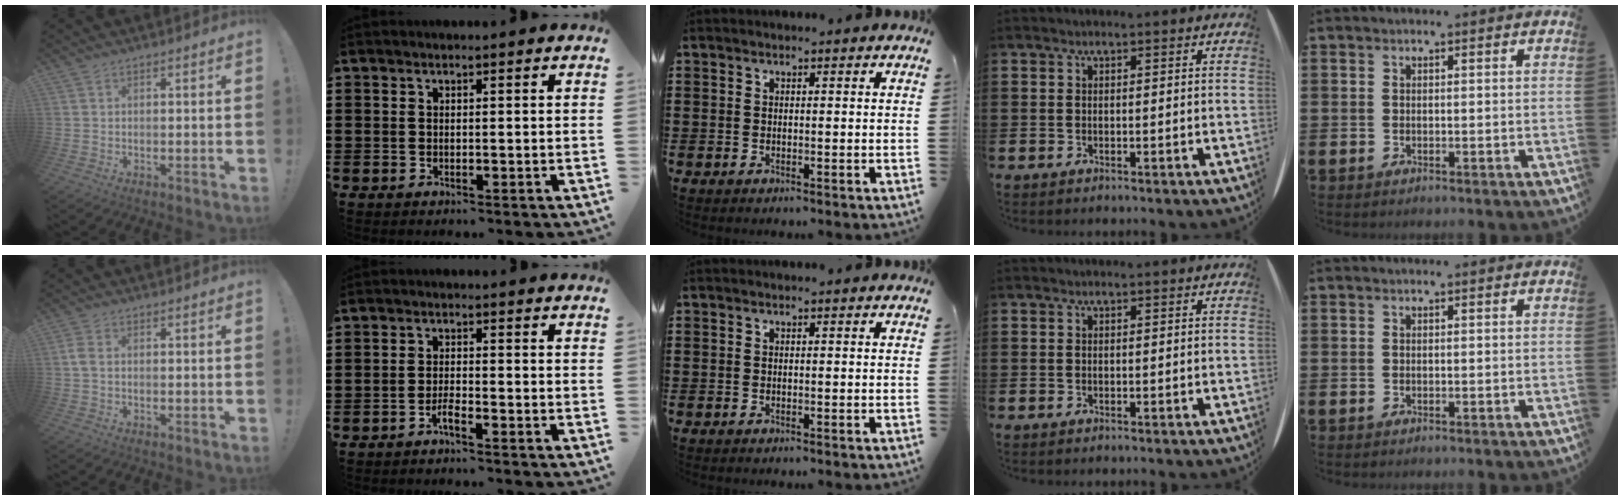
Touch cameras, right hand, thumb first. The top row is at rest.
{"thumb": {"total": 2.4, "force": [0.1, 1.4, 1.9], "torque": [-0.039, 0.008, 0.003]}, "index": {"total": 2.0, "force": [-1.7, 0.1, 1.1], "torque": [-0.022, 0.000, -0.031]}}